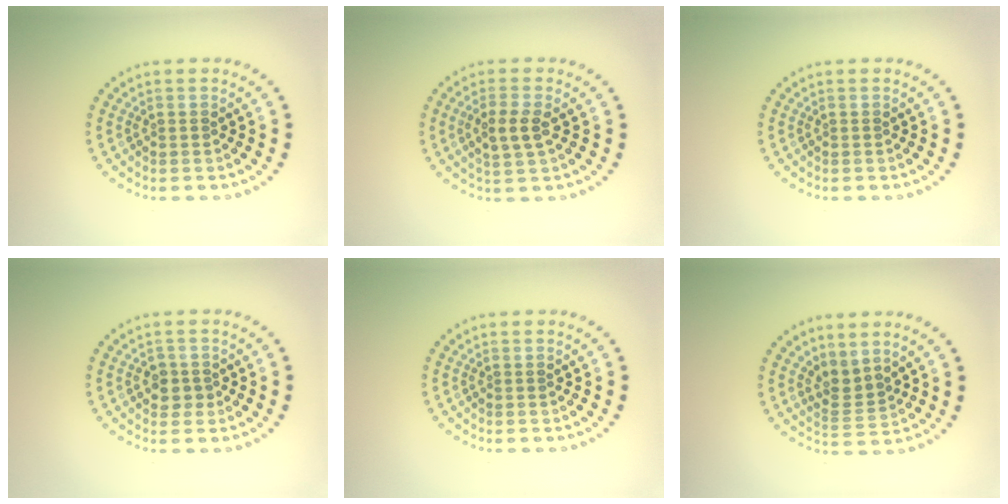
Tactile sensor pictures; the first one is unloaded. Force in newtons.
{"total": 2.6, "press": 2.5, "slide": 0.8}
{"total": 0.0}
{"total": 1.7, "press": 1.6, "slide": 0.6}
{"total": 0.0}
{"total": 2.1, "press": 1.5, "slide": 1.6}